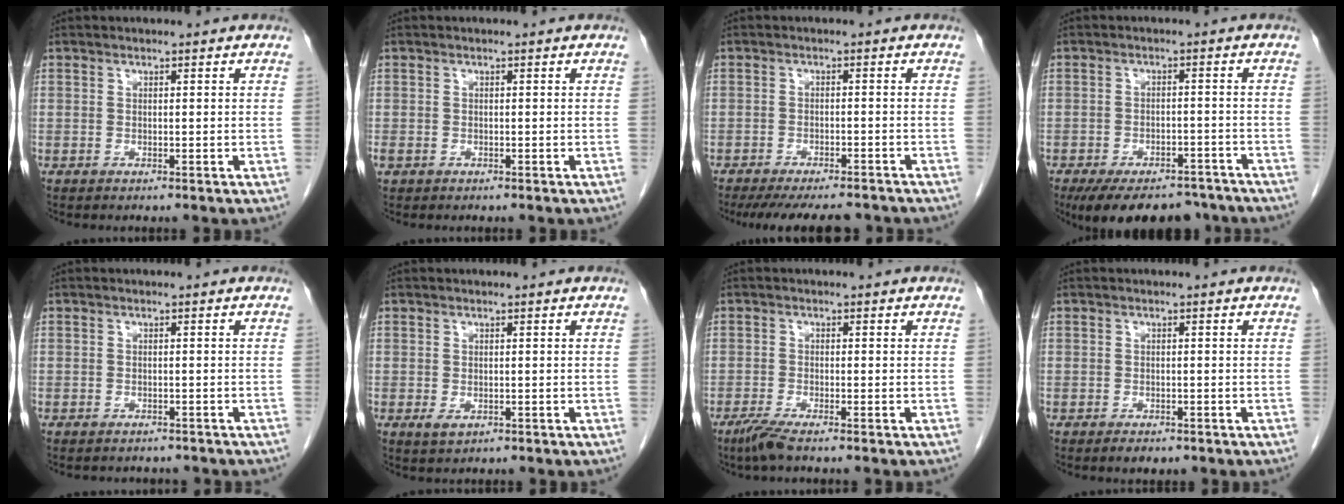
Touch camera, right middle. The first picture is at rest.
{"total": 0.7, "force": [-0.3, 0.6, 0.4], "torque": [-0.010, 0.001, -0.002]}
{"total": 12.1, "force": [-10.8, 2.6, 4.9], "torque": [-0.078, -0.005, -0.140]}
{"total": 13.5, "force": [-11.0, 5.7, 5.4], "torque": [-0.092, 0.000, -0.147]}
{"total": 4.1, "force": [-3.7, 1.6, 0.8], "torque": [-0.012, 0.001, -0.041]}
{"total": 1.5, "force": [-0.5, 0.9, 1.1], "torque": [-0.019, -0.003, -0.002]}
{"total": 2.8, "force": [-2.1, 0.0, 1.8], "torque": [-0.045, -0.008, -0.046]}
{"total": 1.8, "force": [-1.3, 0.9, 0.9], "torque": [-0.015, -0.001, -0.012]}